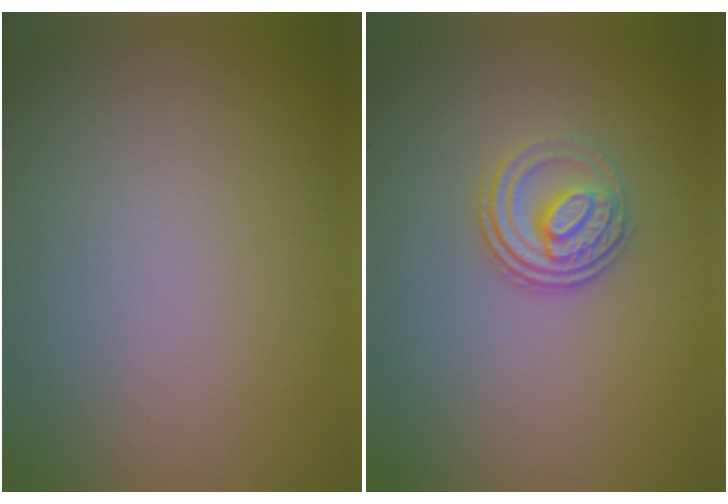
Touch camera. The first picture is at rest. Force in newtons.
{"total": 3.1, "press": 2.5, "slide": 1.9}